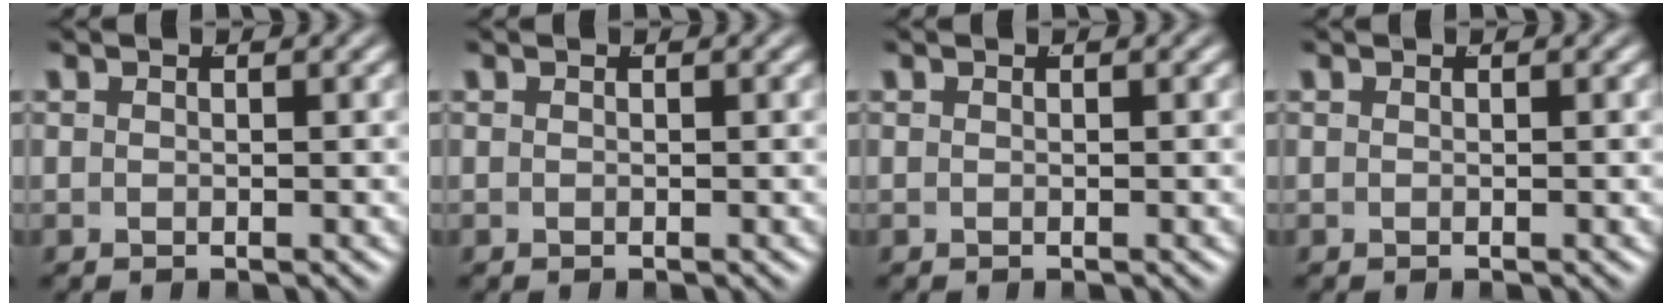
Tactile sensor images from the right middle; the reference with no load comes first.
{"total": 0.0}
{"total": 0.0}
{"total": 0.0}